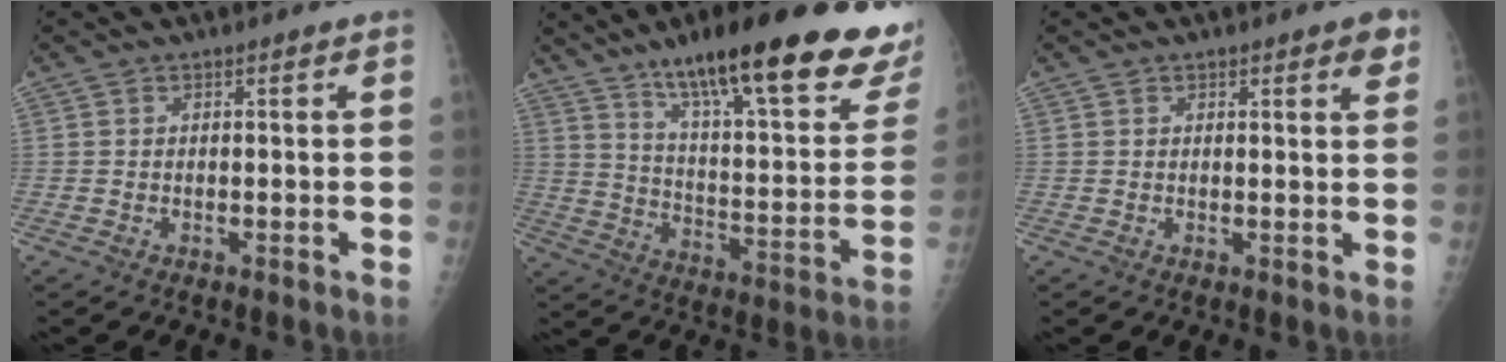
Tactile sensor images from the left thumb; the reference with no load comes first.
{"total": 29.7, "force": [20.9, 5.9, 20.3], "torque": [-0.263, -0.077, 0.299]}
{"total": 3.3, "force": [1.8, 1.5, 2.3], "torque": [-0.010, -0.006, 0.017]}